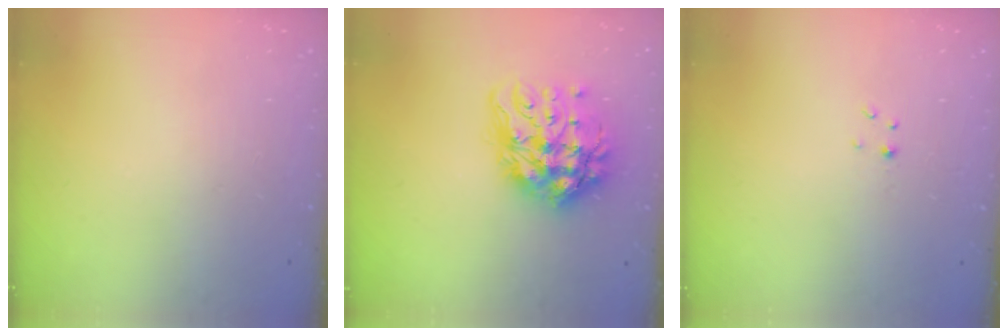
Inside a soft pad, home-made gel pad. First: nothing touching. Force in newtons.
{"total": 15.6, "press": 15.6, "slide": 1.1}
{"total": 1.1, "press": 1.1, "slide": 0.2}